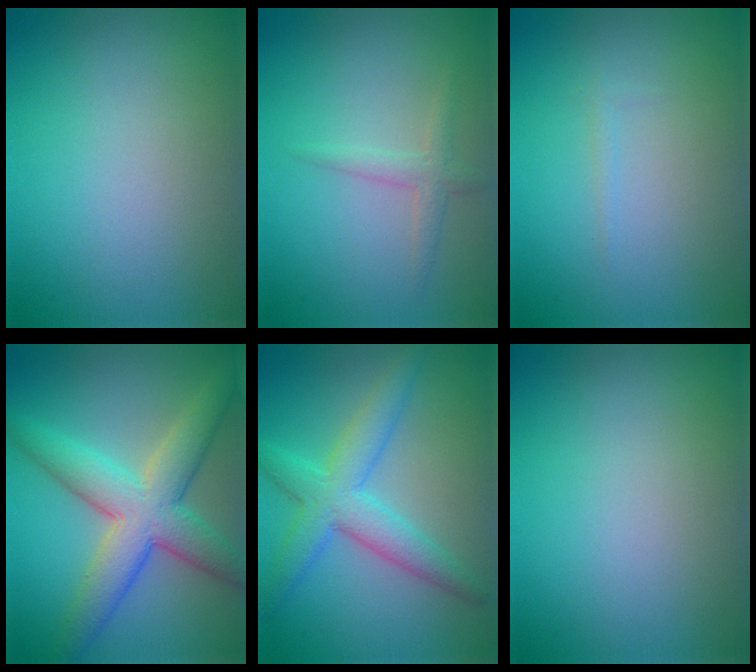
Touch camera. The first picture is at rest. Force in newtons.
{"total": 1.6, "press": 1.6, "slide": 0.1}
{"total": 0.6, "press": 0.5, "slide": 0.1}
{"total": 7.5, "press": 7.5, "slide": 0.3}
{"total": 5.1, "press": 5.1, "slide": 0.1}
{"total": 0.0}